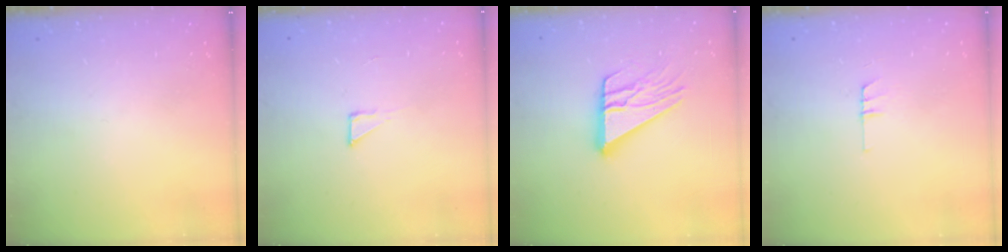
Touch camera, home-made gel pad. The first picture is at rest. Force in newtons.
{"total": 3.7, "press": 3.7, "slide": 0.4}
{"total": 15.4, "press": 15.3, "slide": 1.4}
{"total": 4.8, "press": 4.8, "slide": 0.4}